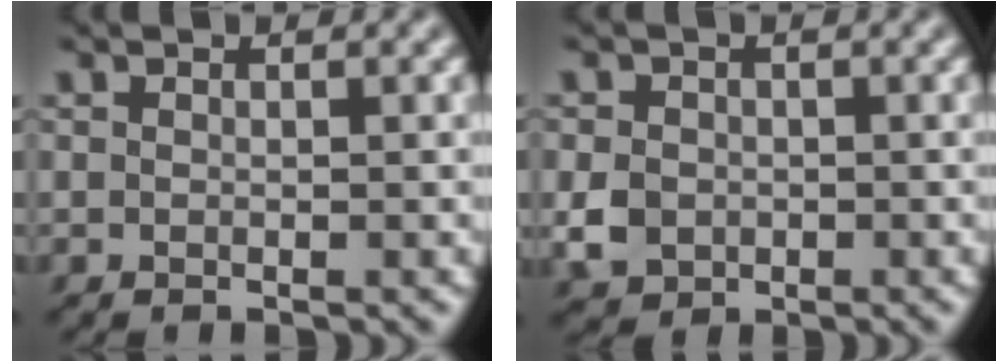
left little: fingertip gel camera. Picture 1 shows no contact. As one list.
[{"total": 2.6, "force": [-0.6, 2.3, 1.1], "torque": [-0.026, 0.000, -0.012]}]